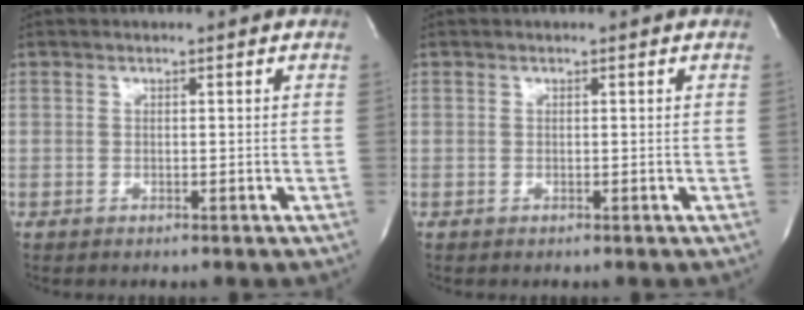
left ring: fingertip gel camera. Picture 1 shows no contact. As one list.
[{"total": 0.0}]